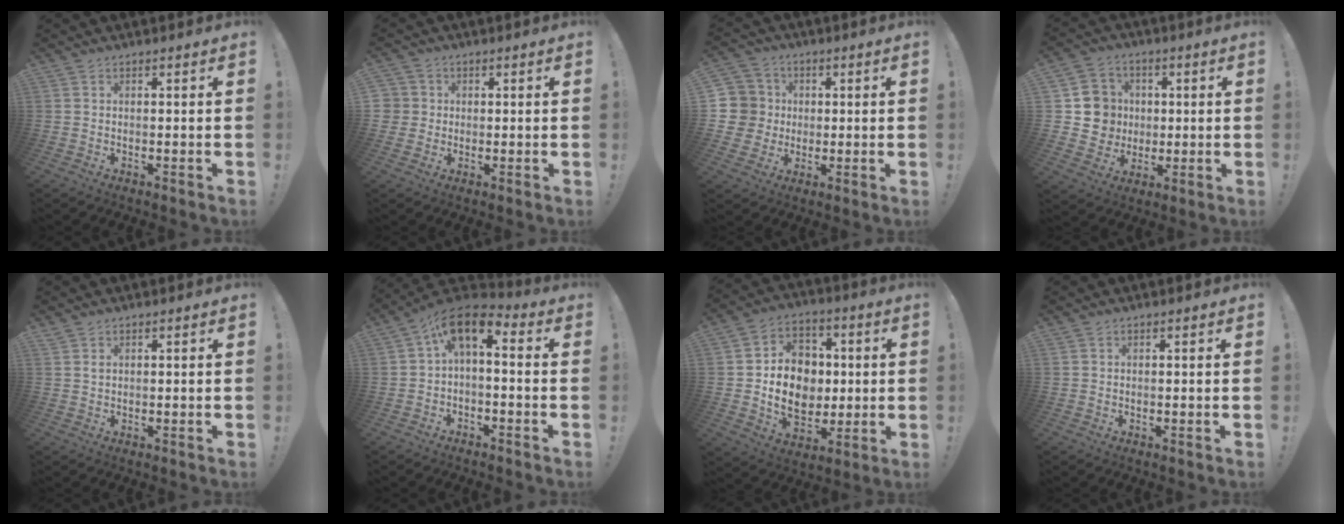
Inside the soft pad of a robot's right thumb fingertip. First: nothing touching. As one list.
[{"total": 4.1, "force": [0.5, 4.0, 0.6], "torque": [-0.014, -0.002, 0.008]}, {"total": 8.8, "force": [0.8, 8.5, 2.0], "torque": [-0.038, -0.002, 0.022]}, {"total": 10.1, "force": [0.7, 9.9, 2.0], "torque": [-0.012, 0.002, 0.025]}, {"total": 0.9, "force": [0.7, 0.1, 0.6], "torque": [-0.004, -0.005, 0.012]}, {"total": 7.3, "force": [0.9, 3.7, 6.2], "torque": [-0.111, 0.000, 0.020]}, {"total": 15.3, "force": [0.2, 12.7, 8.6], "torque": [-0.130, 0.001, 0.012]}, {"total": 0.0}]